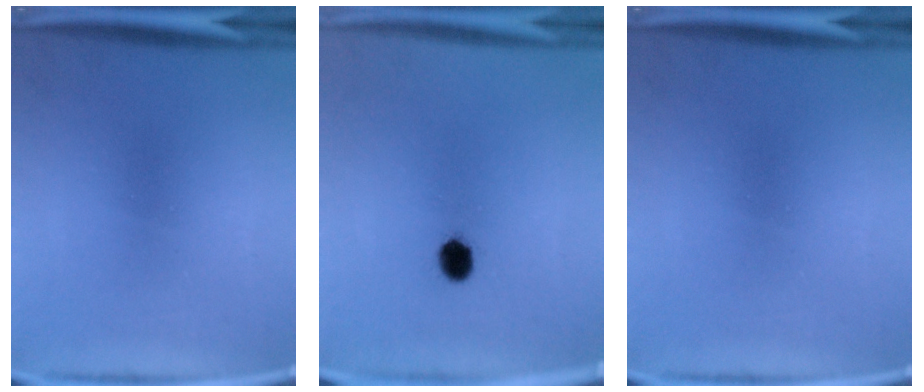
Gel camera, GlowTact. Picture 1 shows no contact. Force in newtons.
{"total": 3.5}
{"total": 0.0}